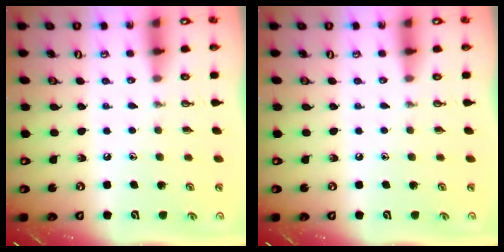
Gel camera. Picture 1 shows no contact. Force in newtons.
{"total": 0.0}